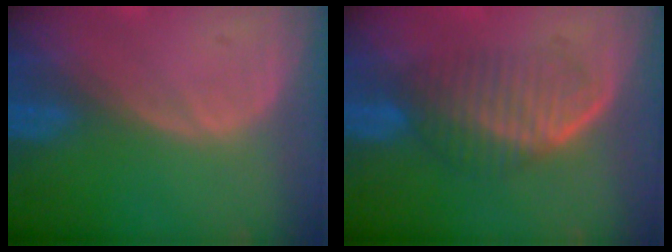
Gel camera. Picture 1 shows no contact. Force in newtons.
{"total": 6.0, "press": 5.7, "slide": 1.9}